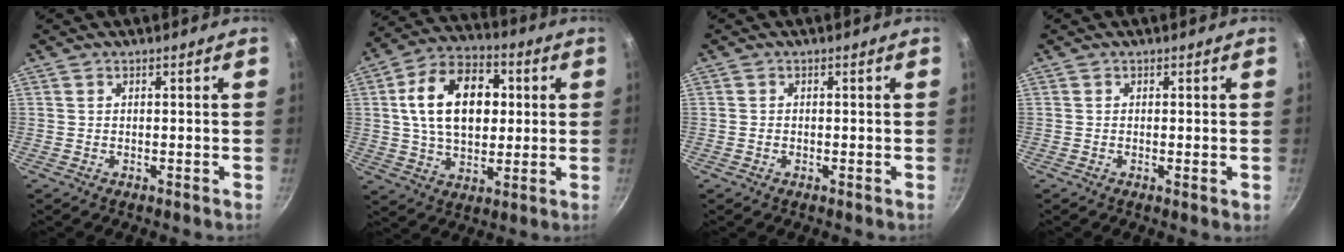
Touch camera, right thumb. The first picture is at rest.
{"total": 17.8, "force": [3.0, 11.9, 12.9], "torque": [-0.184, 0.014, 0.041]}
{"total": 0.5, "force": [-0.2, 0.4, 0.3], "torque": [-0.005, 0.001, -0.005]}
{"total": 1.0, "force": [-0.1, 0.1, 1.0], "torque": [-0.017, -0.005, -0.005]}